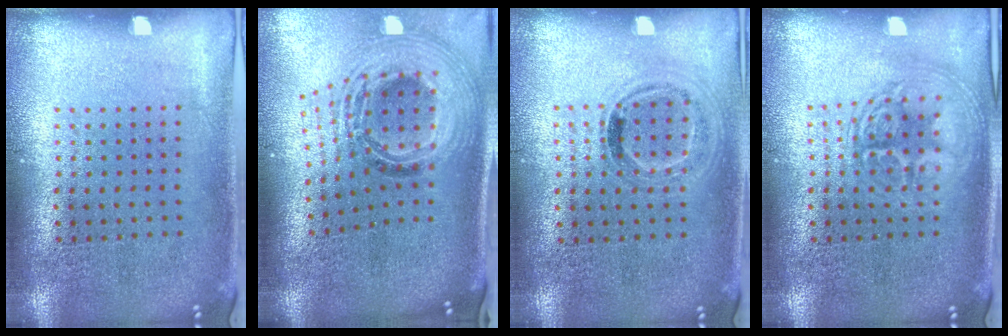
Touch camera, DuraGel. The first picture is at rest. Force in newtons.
{"total": 2.1, "press": 1.6, "slide": 1.4}
{"total": 1.0, "press": 0.9, "slide": 0.5}
{"total": 2.5, "press": 2.5, "slide": 0.4}